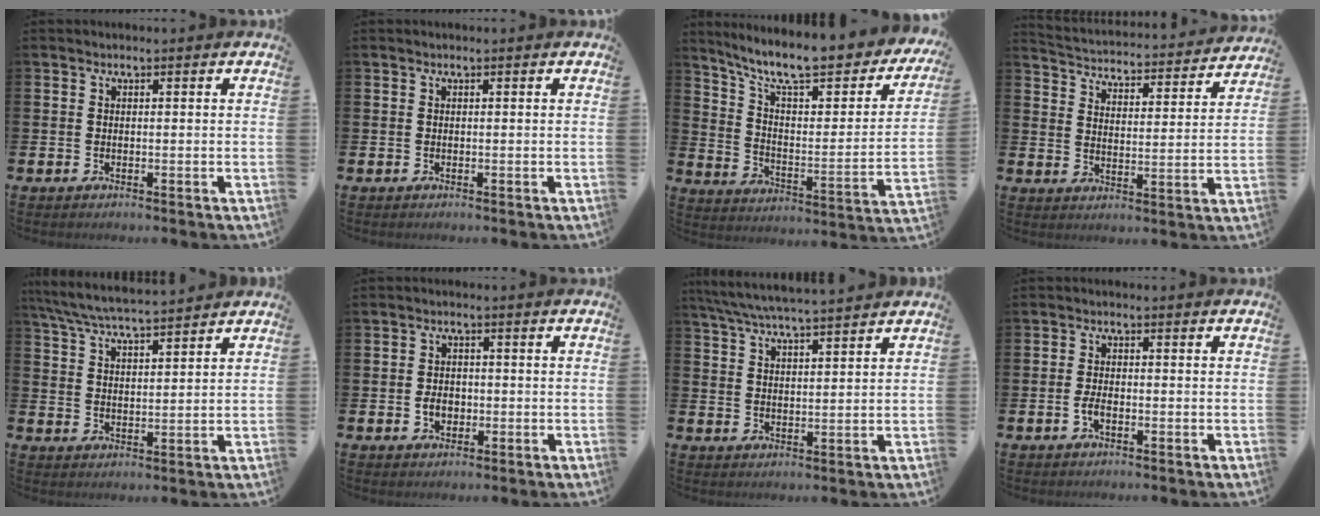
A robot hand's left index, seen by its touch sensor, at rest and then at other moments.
{"total": 0.0}
{"total": 10.7, "force": [8.8, 2.8, 5.5], "torque": [-0.127, -0.067, 0.145]}
{"total": 3.9, "force": [3.8, 0.7, 0.3], "torque": [-0.021, -0.043, 0.057]}
{"total": 6.4, "force": [6.1, 0.4, 1.9], "torque": [-0.059, -0.030, 0.110]}
{"total": 2.6, "force": [-0.6, 2.0, 1.5], "torque": [-0.017, -0.001, -0.018]}
{"total": 5.8, "force": [5.5, 0.1, 1.8], "torque": [-0.053, -0.024, 0.098]}
{"total": 1.9, "force": [-0.7, 0.9, 1.5], "torque": [-0.031, 0.003, -0.014]}